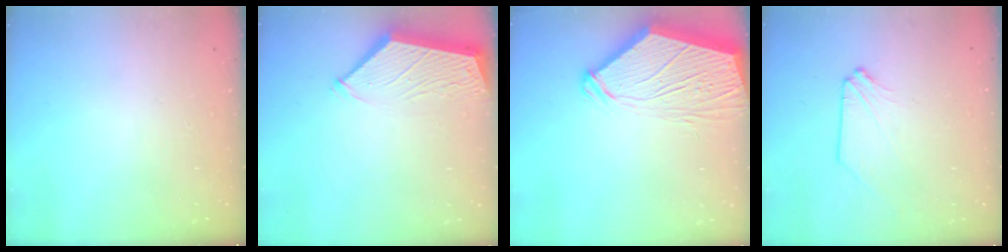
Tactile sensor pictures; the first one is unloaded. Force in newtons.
{"total": 3.8, "press": 3.8, "slide": 0.6}
{"total": 13.8, "press": 13.6, "slide": 2.0}
{"total": 0.0}